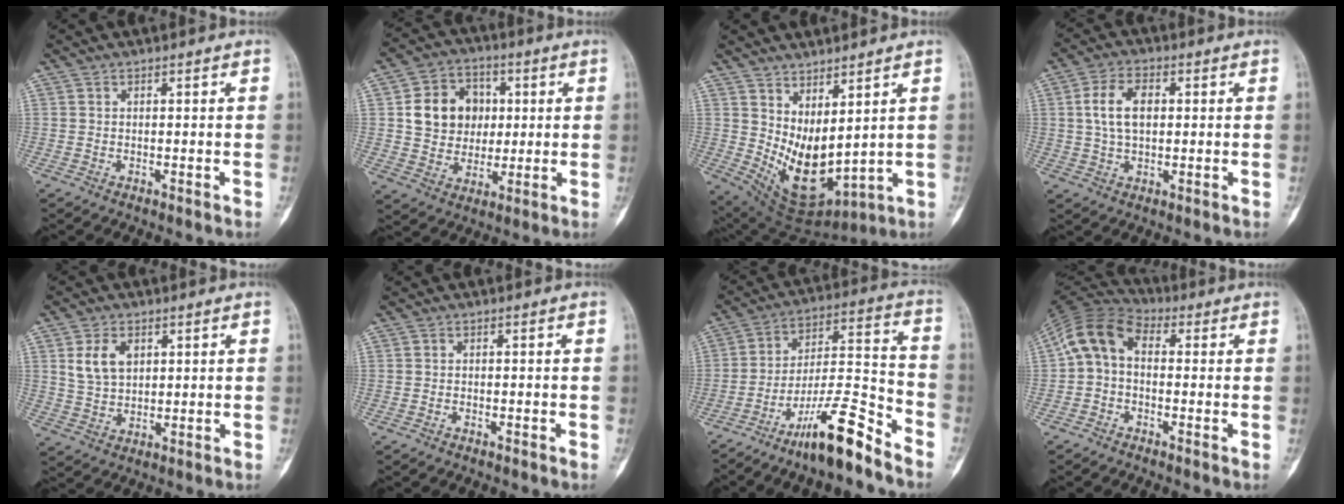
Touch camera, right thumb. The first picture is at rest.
{"total": 12.5, "force": [2.1, 10.6, 6.2], "torque": [-0.062, 0.005, 0.037]}
{"total": 12.5, "force": [3.2, 6.1, 10.4], "torque": [-0.161, -0.044, 0.090]}
{"total": 7.6, "force": [1.2, 4.5, 6.0], "torque": [-0.106, 0.010, 0.021]}
{"total": 6.5, "force": [2.3, 4.3, 4.3], "torque": [-0.069, -0.008, 0.049]}
{"total": 0.5, "force": [-0.4, 0.2, 0.3], "torque": [-0.011, 0.003, -0.007]}
{"total": 15.0, "force": [-10.9, 2.4, 10.1], "torque": [-0.174, 0.088, -0.189]}
{"total": 9.2, "force": [0.1, 6.1, 6.9], "torque": [-0.123, 0.030, -0.017]}